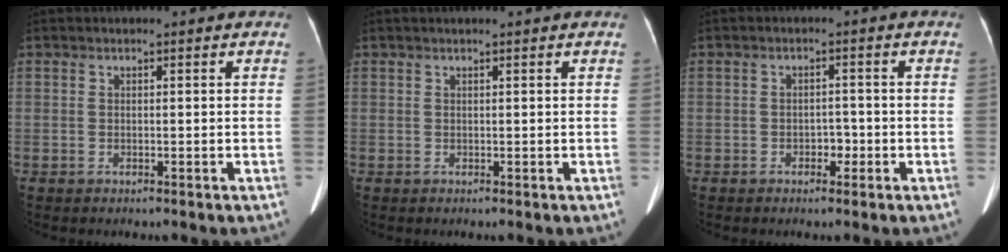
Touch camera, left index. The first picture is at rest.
{"total": 1.6, "force": [1.4, -0.1, 0.9], "torque": [-0.009, 0.023, 0.021]}
{"total": 2.1, "force": [-1.0, 1.3, 1.3], "torque": [-0.017, 0.004, -0.015]}